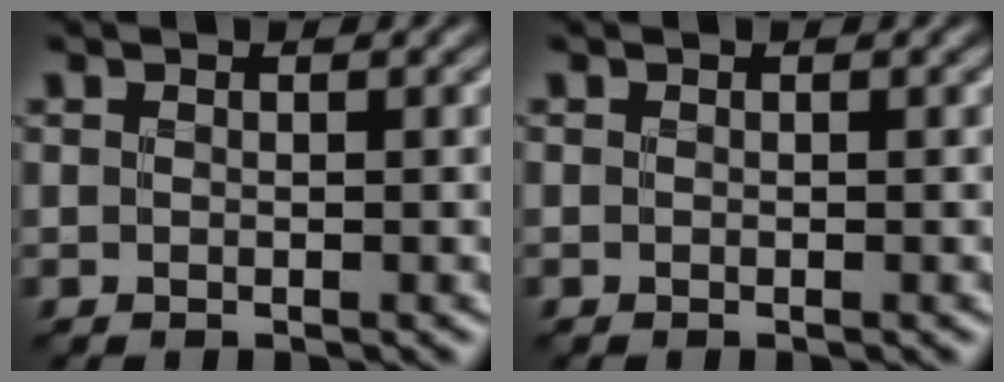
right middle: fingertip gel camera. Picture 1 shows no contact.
{"total": 0.0}